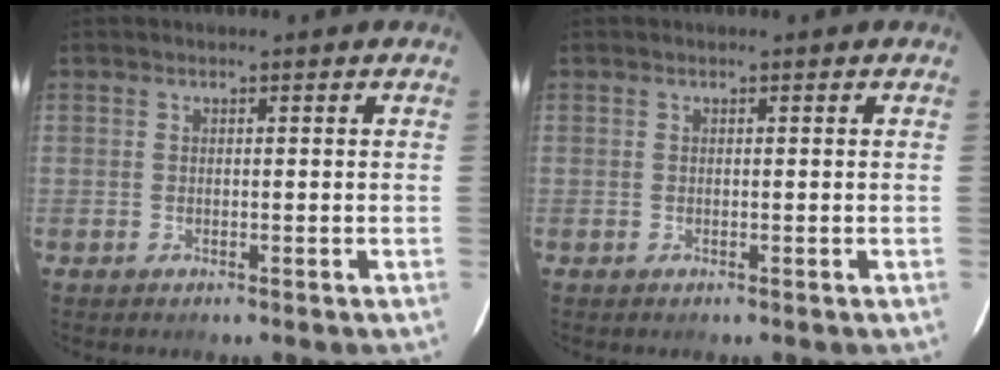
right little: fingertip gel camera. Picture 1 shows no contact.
{"total": 0.0}